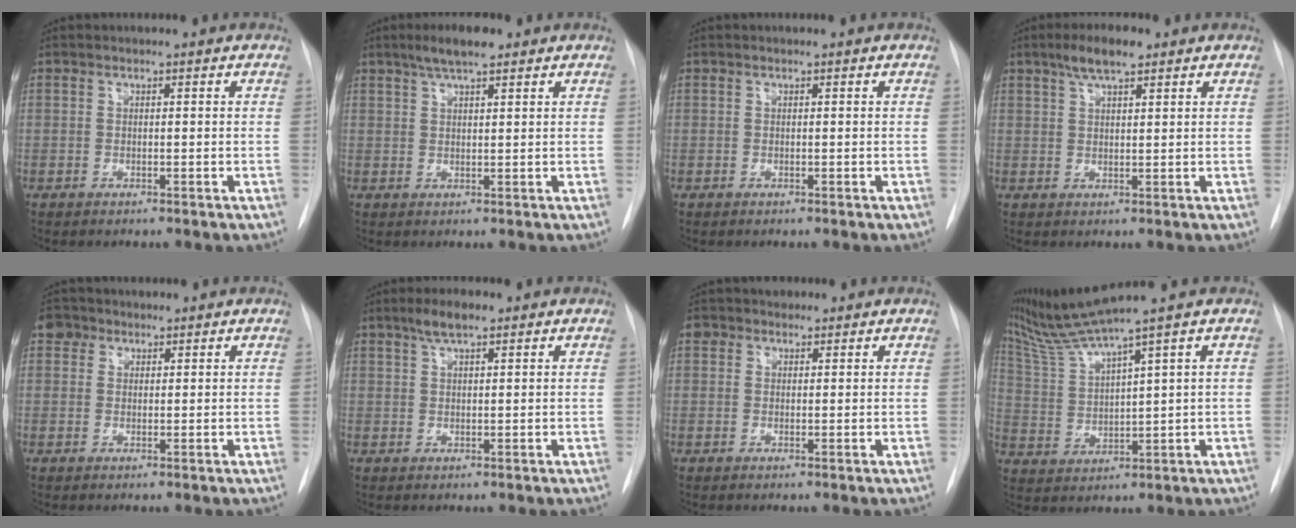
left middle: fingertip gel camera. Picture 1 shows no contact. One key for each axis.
{"total": 4.9, "fx": 3.4, "fy": 1.0, "fz": 3.4, "tx": -0.065, "ty": 0.009, "tz": 0.058}
{"total": 0.0}
{"total": 4.9, "fx": 3.2, "fy": 1.2, "fz": 3.4, "tx": -0.069, "ty": 0.010, "tz": 0.057}
{"total": 2.9, "fx": 1.7, "fy": 2.3, "fz": 0.6, "tx": -0.010, "ty": 0.012, "tz": 0.027}
{"total": 3.6, "fx": 2.4, "fy": 0.9, "fz": 2.5, "tx": -0.053, "ty": 0.007, "tz": 0.045}
{"total": 2.6, "fx": 1.4, "fy": 2.1, "fz": 0.3, "tx": -0.006, "ty": 0.015, "tz": 0.021}
{"total": 8.4, "fx": 7.1, "fy": -2.4, "fz": 3.8, "tx": -0.086, "ty": -0.003, "tz": 0.150}